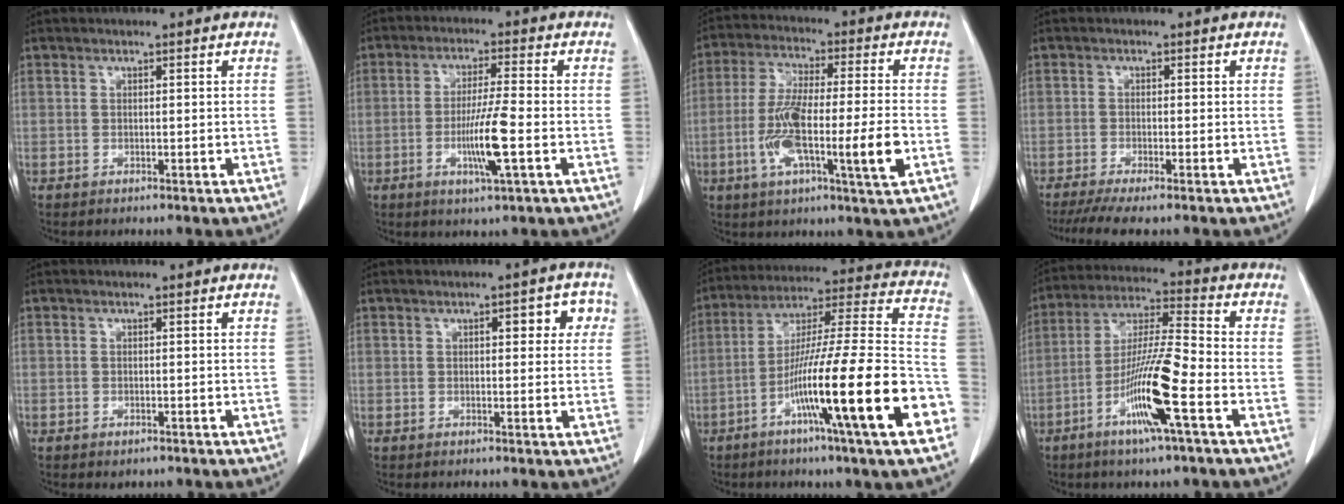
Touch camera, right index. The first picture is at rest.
{"total": 7.8, "force": [-2.1, -0.2, 7.5], "torque": [-0.139, -0.012, -0.040]}
{"total": 14.2, "force": [-3.4, 1.2, 13.7], "torque": [-0.254, -0.007, -0.064]}
{"total": 5.3, "force": [-4.1, 0.0, 3.4], "torque": [-0.052, -0.012, -0.068]}
{"total": 0.9, "force": [-0.6, 0.5, 0.5], "torque": [-0.009, -0.001, -0.004]}
{"total": 4.8, "force": [1.5, 1.9, 4.2], "torque": [-0.044, 0.016, 0.014]}
{"total": 23.7, "force": [-9.4, 0.1, 21.8], "torque": [-0.317, -0.020, -0.162]}
{"total": 13.1, "force": [-5.3, 0.1, 12.0], "torque": [-0.233, -0.009, -0.104]}